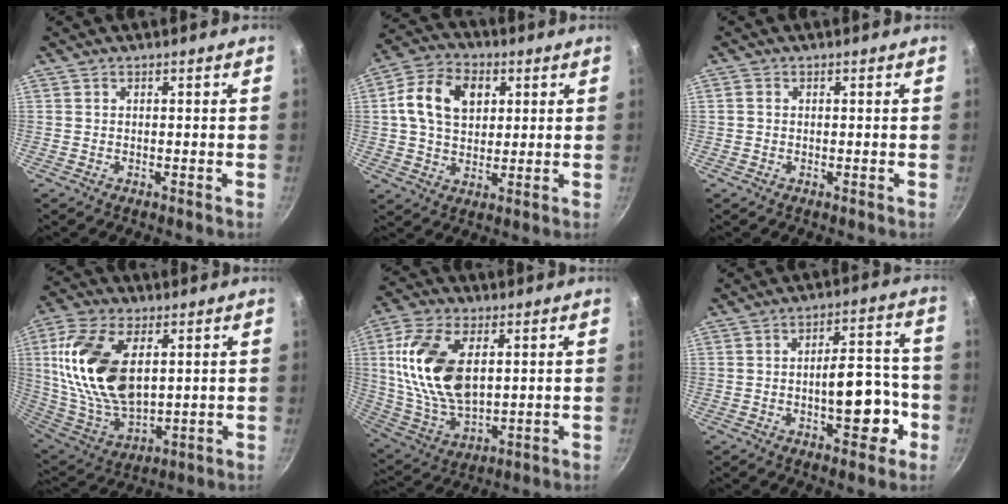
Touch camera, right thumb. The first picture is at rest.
{"total": 12.8, "force": [3.3, 9.0, 8.4], "torque": [-0.134, 0.006, 0.045]}
{"total": 1.0, "force": [0.0, 0.9, 0.5], "torque": [-0.009, 0.004, -0.002]}
{"total": 20.8, "force": [5.0, 11.7, 16.4], "torque": [-0.309, -0.019, 0.105]}
{"total": 18.3, "force": [4.0, 10.4, 14.5], "torque": [-0.270, -0.010, 0.084]}
{"total": 11.8, "force": [-3.4, 5.5, 9.9], "torque": [-0.099, 0.037, -0.045]}